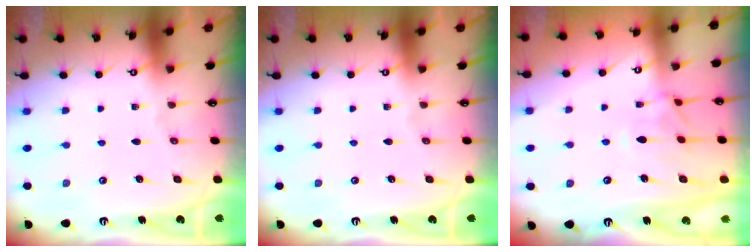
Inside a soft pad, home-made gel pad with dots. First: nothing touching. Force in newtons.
{"total": 0.0}
{"total": 1.4, "press": 1.1, "slide": 0.9}